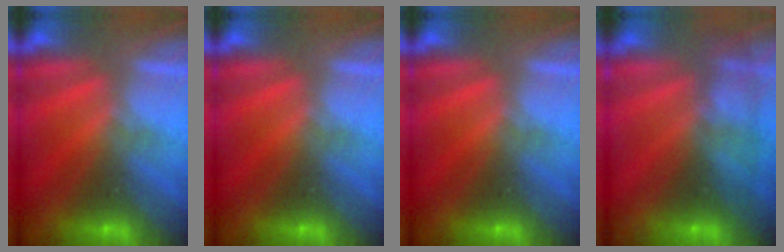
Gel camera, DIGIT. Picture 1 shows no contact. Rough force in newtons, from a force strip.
{"total": 0.0}
{"total": 0.0}
{"total": 9.1}